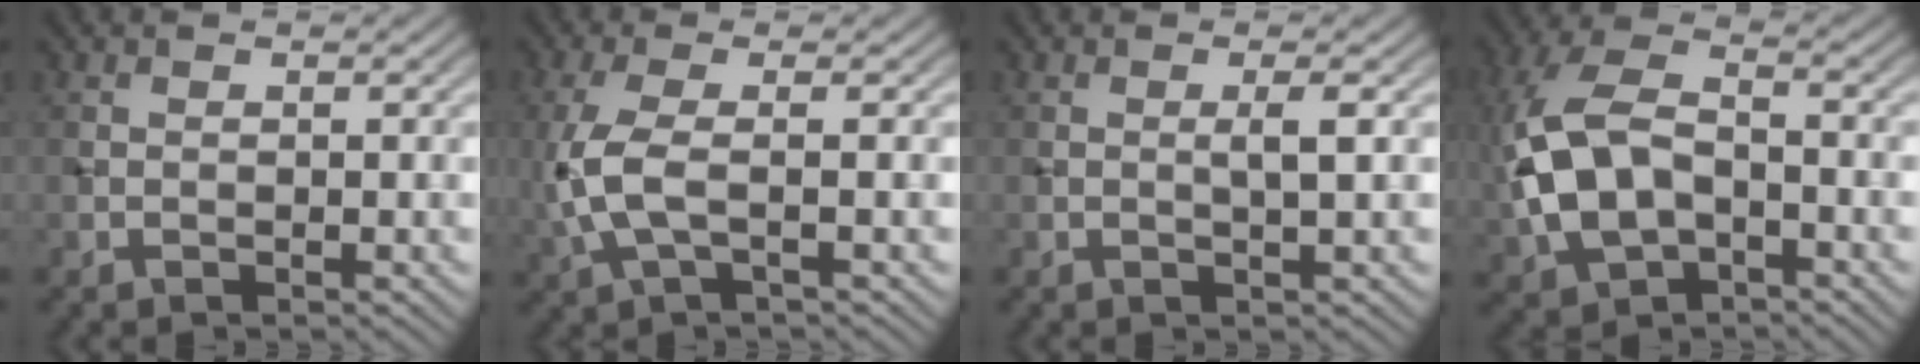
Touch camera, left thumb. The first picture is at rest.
{"total": 5.5, "force": [-0.6, 1.8, 5.1], "torque": [-0.134, 0.003, -0.017]}
{"total": 1.6, "force": [0.3, 0.0, 1.6], "torque": [-0.033, 0.004, 0.003]}
{"total": 11.3, "force": [-1.5, 6.9, 8.8], "torque": [-0.234, 0.006, -0.037]}